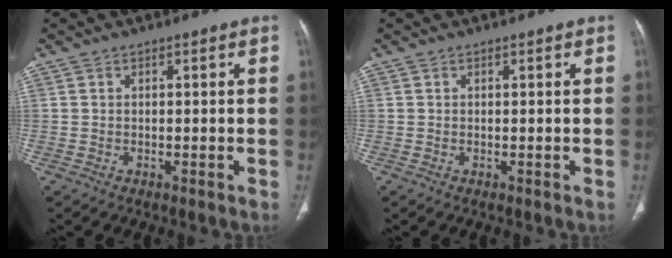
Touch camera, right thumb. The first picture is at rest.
{"total": 0.0}